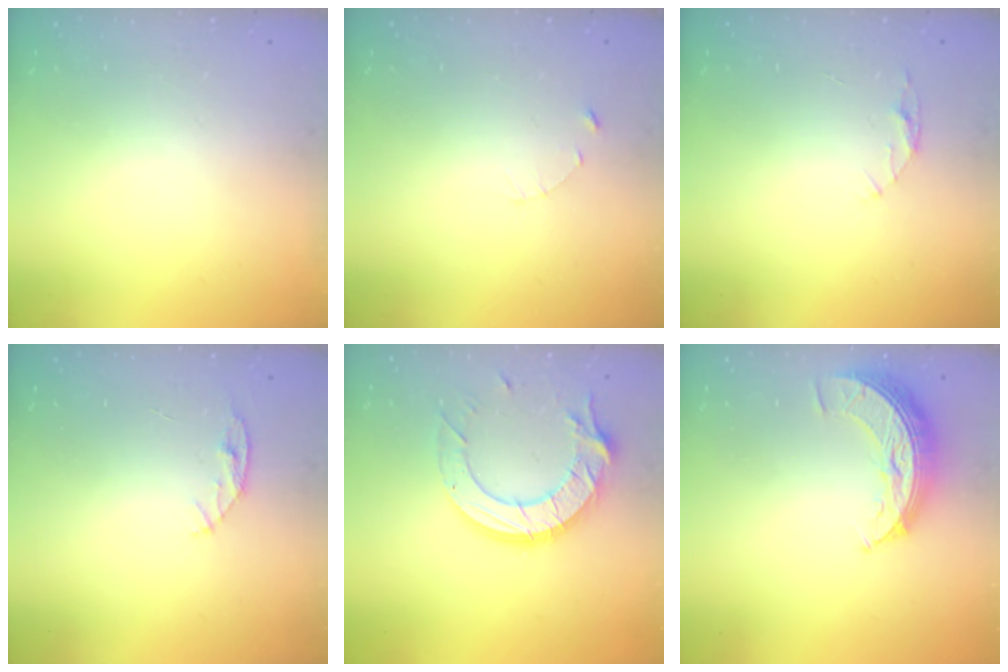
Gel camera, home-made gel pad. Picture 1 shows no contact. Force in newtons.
{"total": 1.2, "press": 1.1, "slide": 0.2}
{"total": 4.3, "press": 4.3, "slide": 0.5}
{"total": 4.8, "press": 4.8, "slide": 0.5}
{"total": 15.2, "press": 15.2, "slide": 1.3}
{"total": 9.1, "press": 9.1, "slide": 0.6}